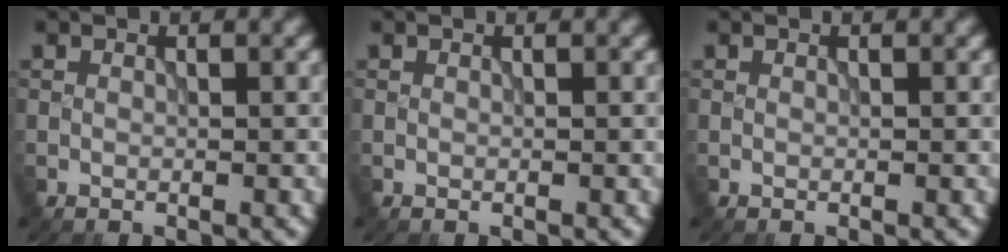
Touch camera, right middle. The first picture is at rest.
{"total": 0.0}
{"total": 0.0}